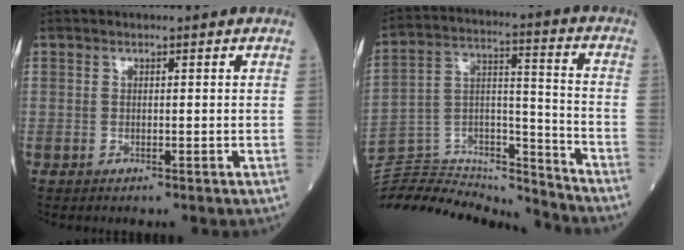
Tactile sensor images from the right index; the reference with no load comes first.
{"total": 23.3, "force": [-22.8, 2.8, 4.1], "torque": [-0.110, 0.034, -0.370]}